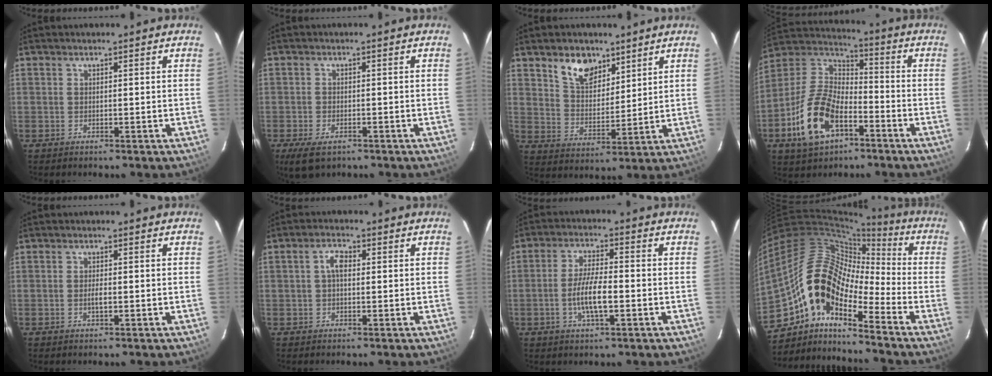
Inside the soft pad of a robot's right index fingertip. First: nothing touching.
{"total": 5.6, "force": [-3.4, 2.9, 3.4], "torque": [-0.082, -0.018, -0.060]}
{"total": 8.8, "force": [5.7, 5.1, 4.3], "torque": [-0.071, 0.010, 0.110]}
{"total": 16.8, "force": [-7.6, 9.3, 11.8], "torque": [-0.257, 0.004, -0.138]}
{"total": 1.5, "force": [-0.4, 0.4, 1.4], "torque": [-0.027, -0.002, -0.008]}
{"total": 3.0, "force": [0.3, 1.7, 2.5], "torque": [-0.049, 0.012, 0.005]}
{"total": 7.4, "force": [-2.0, 1.8, 6.8], "torque": [-0.134, -0.001, -0.039]}
{"total": 15.0, "force": [-7.7, 6.4, 11.1], "torque": [-0.180, 0.007, -0.164]}